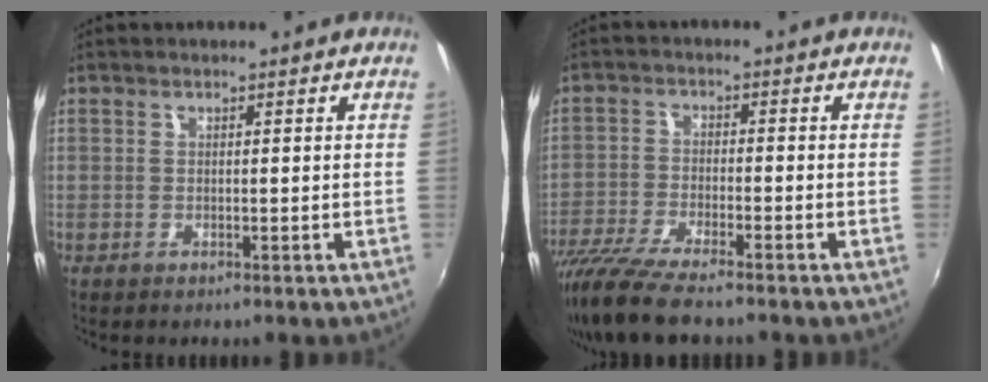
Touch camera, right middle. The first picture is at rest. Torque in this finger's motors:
{"motor_torque": [1.06, -1.08, 0.17, 0.14]}